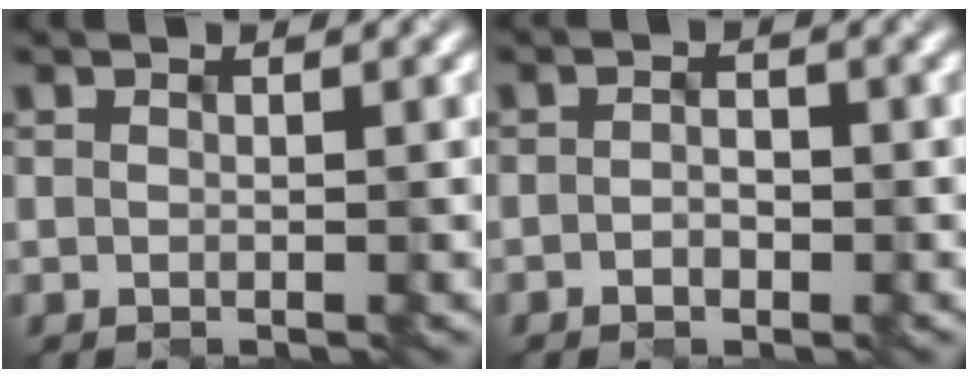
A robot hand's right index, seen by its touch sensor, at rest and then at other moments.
{"total": 1.7, "force": [-0.6, 1.2, 1.2], "torque": [-0.015, 0.001, -0.012]}